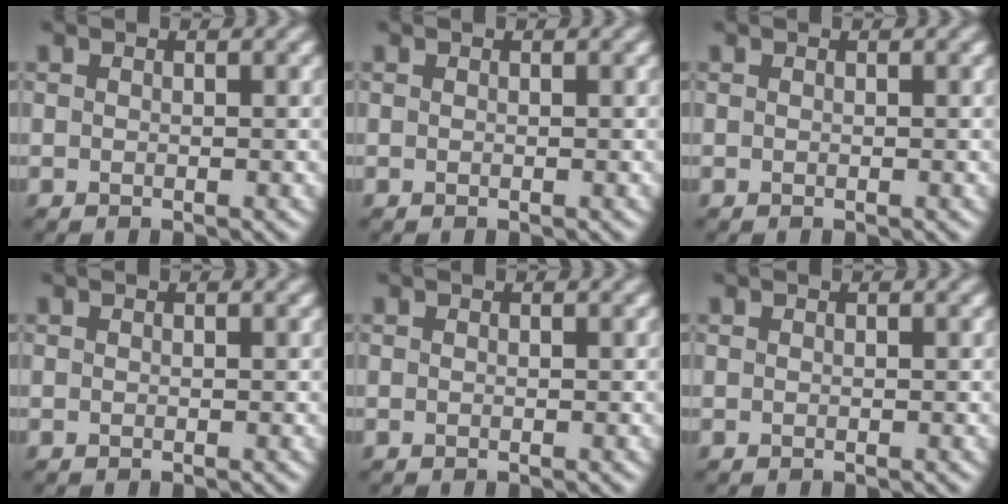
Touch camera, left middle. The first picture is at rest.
{"total": 0.0}
{"total": 0.0}
{"total": 0.0}
{"total": 0.0}
{"total": 0.0}